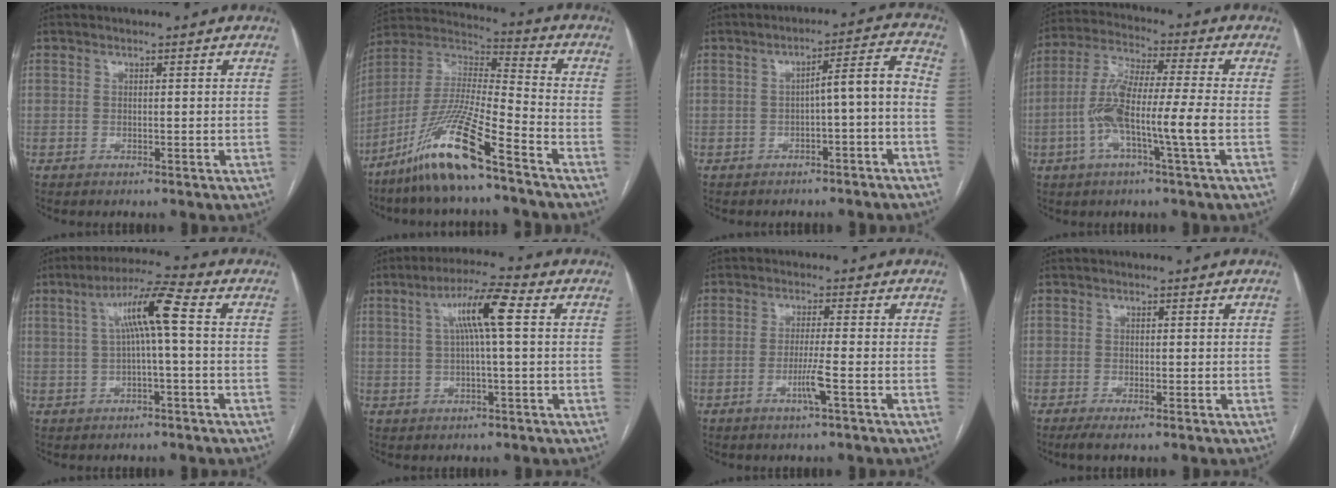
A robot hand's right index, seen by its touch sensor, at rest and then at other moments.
{"total": 15.7, "force": [-10.1, 0.6, 11.9], "torque": [-0.254, -0.019, -0.193]}
{"total": 6.1, "force": [-2.0, 0.7, 5.7], "torque": [-0.077, 0.029, -0.026]}
{"total": 11.9, "force": [-2.9, 0.3, 11.5], "torque": [-0.235, 0.009, -0.063]}
{"total": 7.8, "force": [1.1, 0.0, 7.7], "torque": [-0.137, 0.023, 0.020]}
{"total": 7.6, "force": [1.8, 0.2, 7.4], "torque": [-0.137, 0.017, 0.031]}
{"total": 3.9, "force": [-1.5, -0.6, 3.6], "torque": [-0.069, -0.008, -0.031]}
{"total": 2.1, "force": [-1.4, 0.1, 1.6], "torque": [-0.026, -0.005, -0.024]}